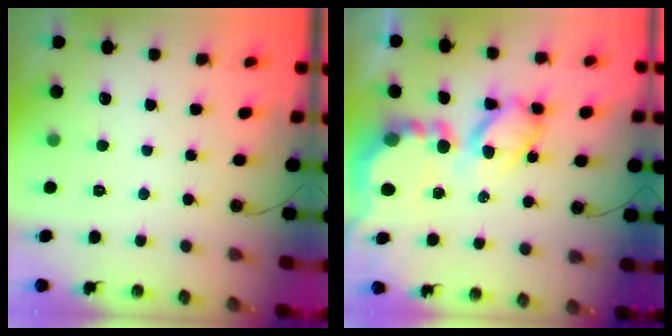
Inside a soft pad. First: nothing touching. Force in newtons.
{"total": 14.3, "press": 14.3, "slide": 1.3}